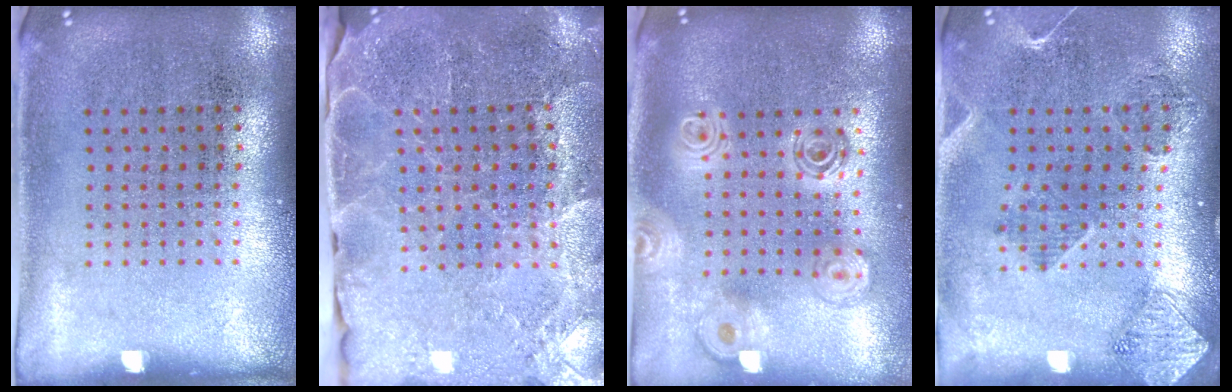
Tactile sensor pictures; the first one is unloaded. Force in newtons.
{"total": 3.1, "press": 3.1, "slide": 0.3}
{"total": 2.1, "press": 1.7, "slide": 1.2}
{"total": 1.8, "press": 1.6, "slide": 0.8}